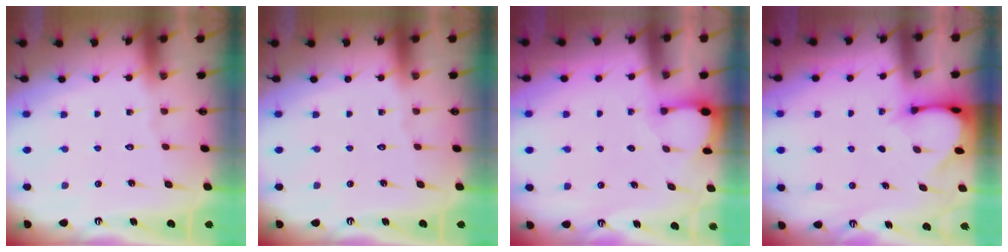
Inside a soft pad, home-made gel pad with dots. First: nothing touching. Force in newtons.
{"total": 0.0}
{"total": 2.7, "press": 2.7, "slide": 0.3}
{"total": 3.3, "press": 3.3, "slide": 0.2}